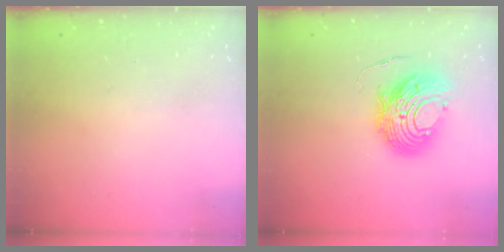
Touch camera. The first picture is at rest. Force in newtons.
{"total": 12.5, "press": 12.5, "slide": 0.7}